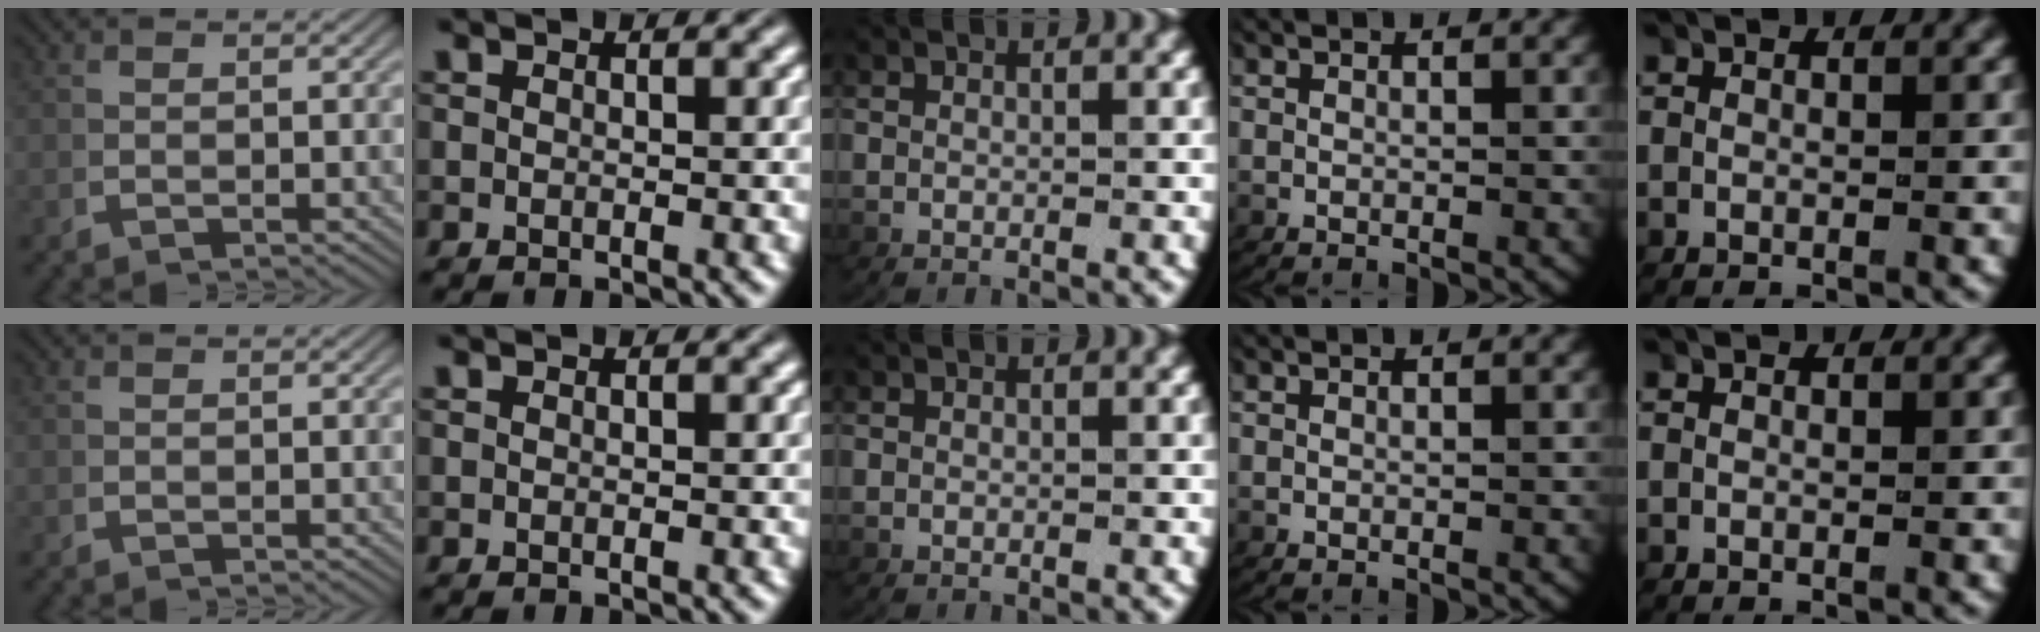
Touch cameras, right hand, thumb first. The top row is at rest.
{}